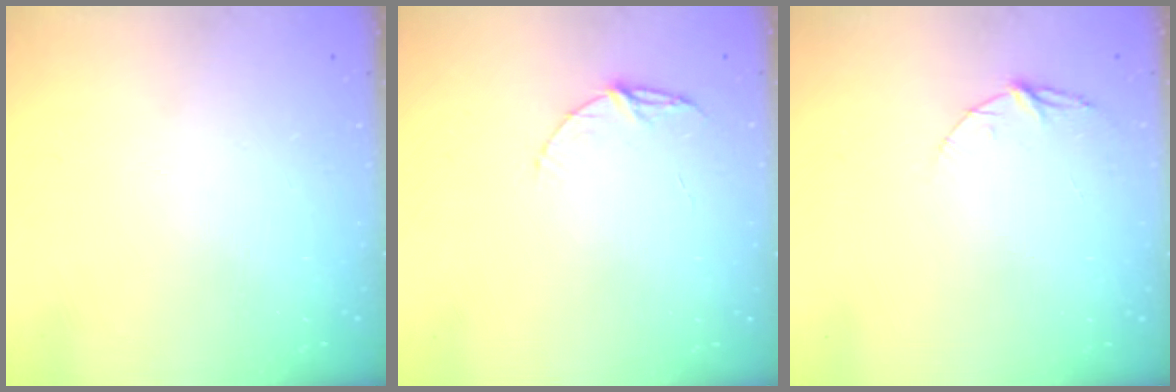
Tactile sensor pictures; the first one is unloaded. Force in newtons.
{"total": 7.0, "press": 6.9, "slide": 0.6}
{"total": 4.0, "press": 3.9, "slide": 0.4}